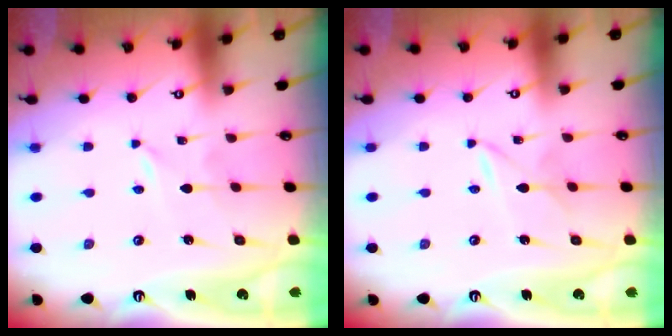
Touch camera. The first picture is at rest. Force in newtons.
{"total": 1.8, "press": 1.8, "slide": 0.2}